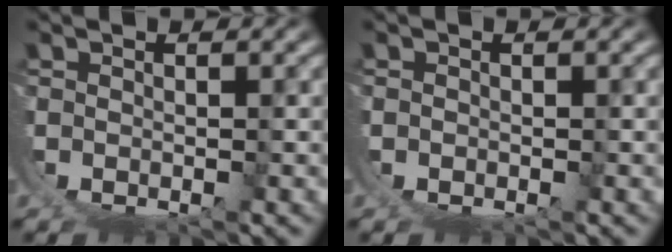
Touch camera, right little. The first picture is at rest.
{"total": 0.8, "force": [0.0, 0.8, 0.1], "torque": [-0.005, -0.001, -0.001]}